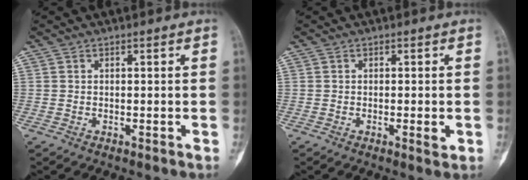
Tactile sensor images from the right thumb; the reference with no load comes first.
{"total": 1.9, "force": [-0.5, 0.5, 1.8], "torque": [-0.025, -0.004, -0.006]}